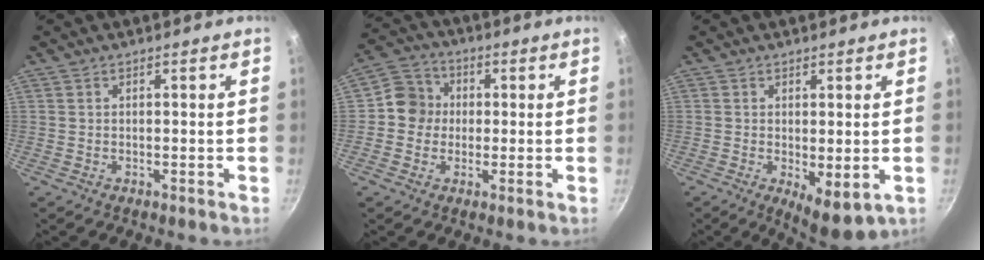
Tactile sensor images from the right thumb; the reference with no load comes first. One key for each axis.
{"total": 7.1, "fx": 0.0, "fy": 6.7, "fz": 2.4, "tx": -0.006, "ty": 0.016, "tz": -0.020}
{"total": 6.4, "fx": -0.8, "fy": 2.6, "fz": 5.8, "tx": -0.074, "ty": -0.015, "tz": -0.001}